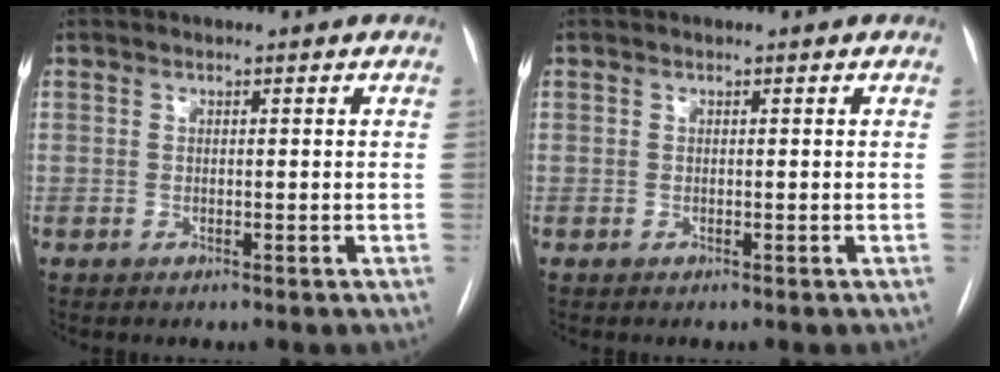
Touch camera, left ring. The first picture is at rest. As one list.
[{"total": 0.0}]